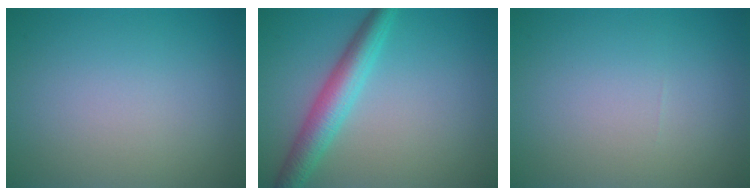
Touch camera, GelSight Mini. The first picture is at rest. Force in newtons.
{"total": 5.0, "press": 5.0, "slide": 0.3}
{"total": 0.0}